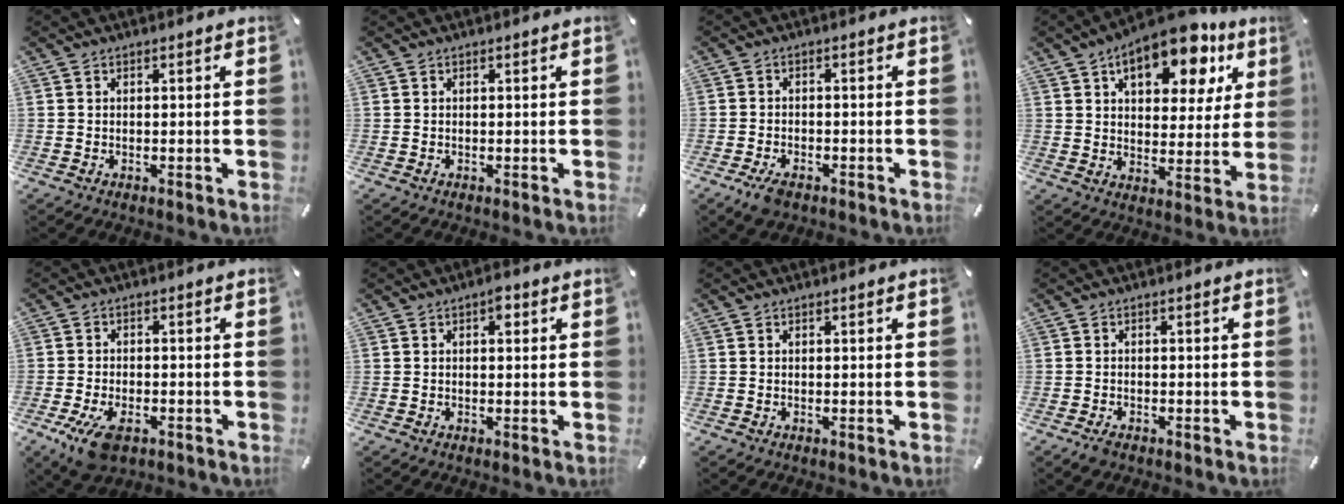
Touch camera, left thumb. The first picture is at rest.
{"total": 0.0}
{"total": 3.7, "force": [-2.5, 1.8, 2.1], "torque": [-0.054, 0.007, -0.049]}
{"total": 16.3, "force": [9.6, 8.4, 10.1], "torque": [-0.136, -0.046, 0.157]}
{"total": 7.2, "force": [-3.8, 3.7, 4.9], "torque": [-0.112, 0.006, -0.069]}
{"total": 2.5, "force": [0.8, 1.4, 2.0], "torque": [-0.018, -0.001, 0.006]}
{"total": 0.0}
{"total": 1.6, "force": [-1.2, 0.8, 0.8], "torque": [-0.014, 0.004, -0.023]}